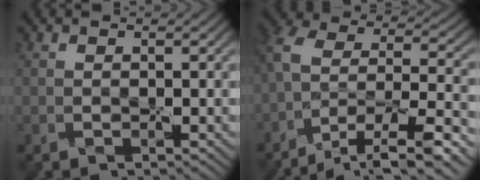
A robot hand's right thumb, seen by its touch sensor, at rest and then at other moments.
{"total": 12.9, "force": [-8.8, 4.7, 8.1], "torque": [-0.179, -0.004, -0.144]}